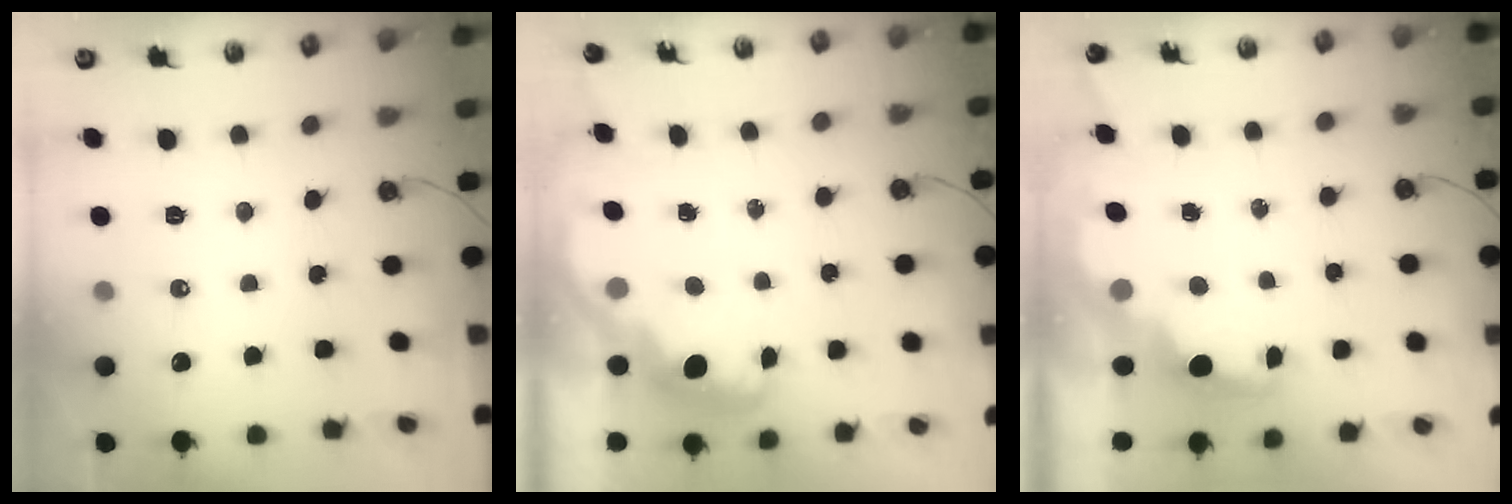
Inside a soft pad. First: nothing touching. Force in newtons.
{"total": 3.1, "press": 3.0, "slide": 0.8}
{"total": 2.9, "press": 2.8, "slide": 0.5}